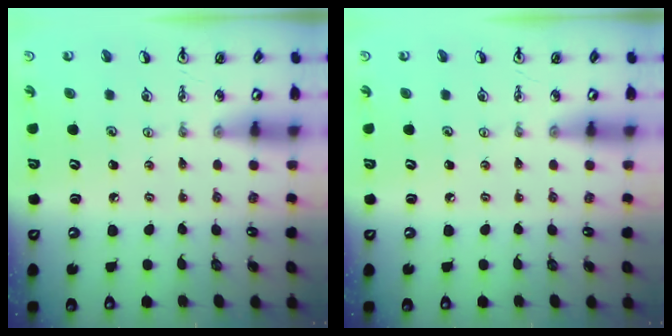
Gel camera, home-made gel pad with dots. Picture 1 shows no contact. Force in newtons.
{"total": 0.0}